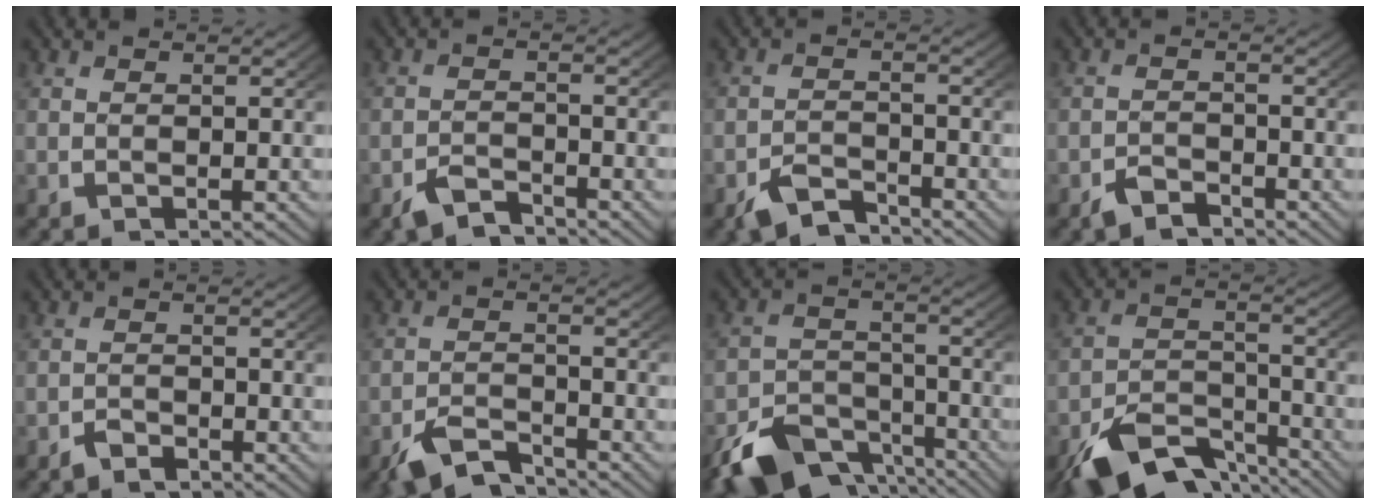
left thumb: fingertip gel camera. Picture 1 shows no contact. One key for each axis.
{"total": 2.6, "fx": -2.3, "fy": 0.9, "fz": 0.7, "tx": -0.010, "ty": -0.009, "tz": -0.042}
{"total": 3.7, "fx": -3.2, "fy": 1.4, "fz": 1.3, "tx": -0.020, "ty": -0.014, "tz": -0.055}
{"total": 2.1, "fx": -1.9, "fy": 0.8, "fz": 0.5, "tx": -0.005, "ty": -0.007, "tz": -0.033}
{"total": 1.4, "fx": -1.2, "fy": 0.6, "fz": 0.3, "tx": -0.003, "ty": -0.005, "tz": -0.022}
{"total": 4.6, "fx": -3.7, "fy": 1.8, "fz": 2.1, "tx": -0.033, "ty": -0.014, "tz": -0.064}
{"total": 8.7, "fx": -6.0, "fy": 4.7, "fz": 4.2, "tx": -0.069, "ty": -0.030, "tz": -0.100}
{"total": 9.2, "fx": -6.5, "fy": 4.4, "fz": 4.8, "tx": -0.078, "ty": -0.029, "tz": -0.104}